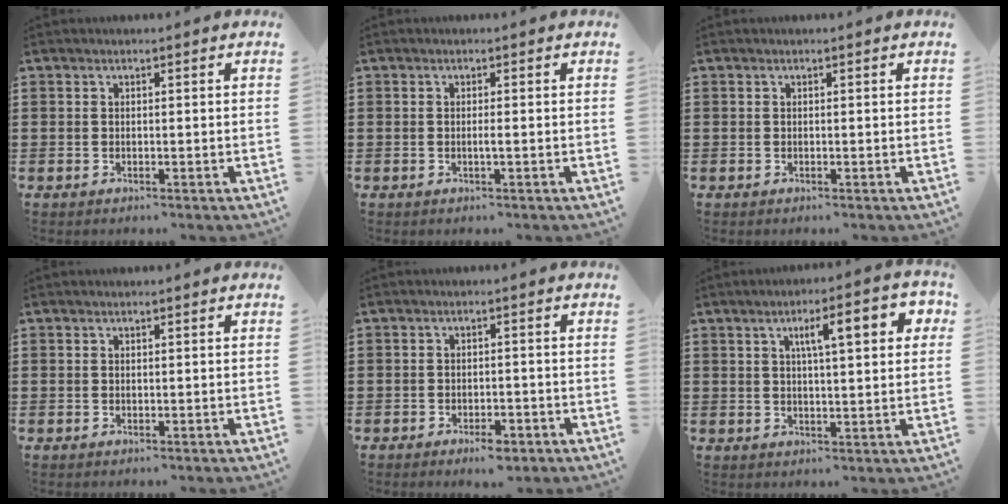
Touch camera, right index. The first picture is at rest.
{"total": 1.1, "force": [-0.3, -0.3, 1.0], "torque": [-0.018, -0.006, -0.005]}
{"total": 0.0}
{"total": 0.0}
{"total": 2.5, "force": [-2.1, 0.8, 1.1], "torque": [-0.023, 0.004, -0.042]}
{"total": 7.1, "force": [2.6, 1.7, 6.4], "torque": [-0.114, 0.004, 0.036]}